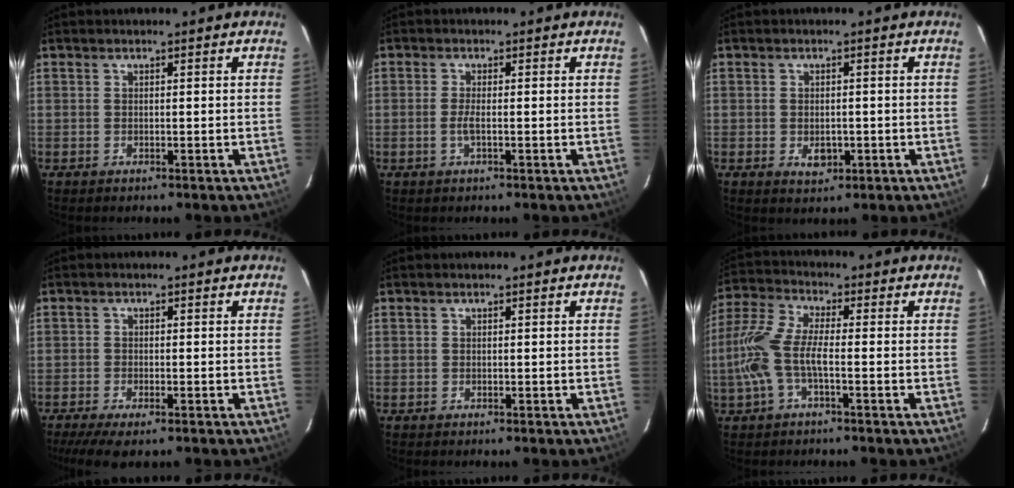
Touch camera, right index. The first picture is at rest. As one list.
[{"total": 2.0, "force": [-0.6, 0.2, 1.9], "torque": [-0.040, -0.003, -0.013]}, {"total": 3.3, "force": [-0.9, 2.4, 2.2], "torque": [-0.037, -0.004, -0.009]}, {"total": 6.3, "force": [-4.6, 1.5, 4.0], "torque": [-0.096, -0.026, -0.081]}, {"total": 0.0}, {"total": 9.4, "force": [-2.3, 2.6, 8.7], "torque": [-0.205, 0.003, -0.047]}]